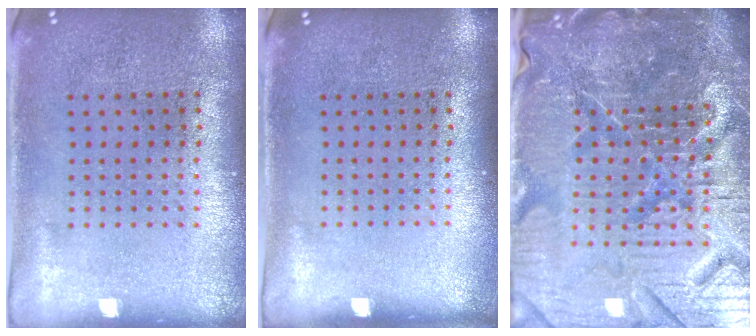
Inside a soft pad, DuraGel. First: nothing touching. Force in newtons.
{"total": 0.0}
{"total": 7.2, "press": 6.4, "slide": 3.3}